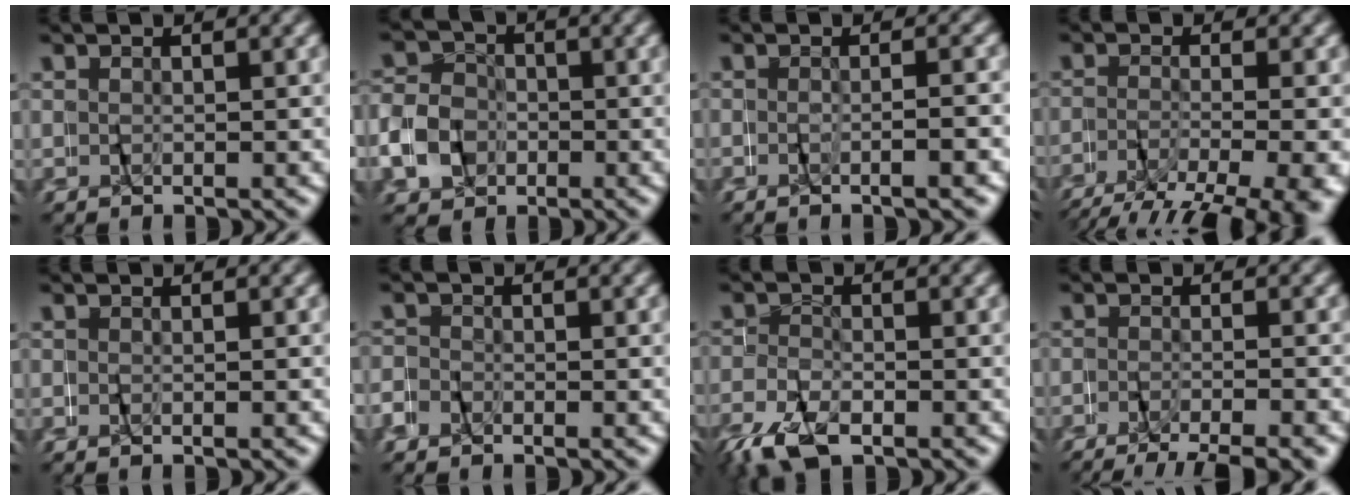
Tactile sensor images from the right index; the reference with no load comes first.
{"total": 5.5, "force": [-2.0, 5.0, 1.3], "torque": [-0.030, 0.000, -0.040]}
{"total": 1.9, "force": [-1.2, -1.4, 0.1], "torque": [-0.001, 0.009, -0.026]}
{"total": 6.3, "force": [-3.7, 2.1, 4.6], "torque": [-0.067, -0.018, -0.053]}
{"total": 0.7, "force": [-0.5, -0.5, 0.0], "torque": [-0.004, 0.001, -0.011]}
{"total": 2.6, "force": [-2.2, 1.4, -0.5], "torque": [0.000, 0.008, -0.048]}
{"total": 4.1, "force": [-3.6, 1.5, 1.1], "torque": [-0.033, -0.005, -0.059]}
{"total": 5.1, "force": [-4.5, 0.7, 2.3], "torque": [-0.029, -0.011, -0.070]}